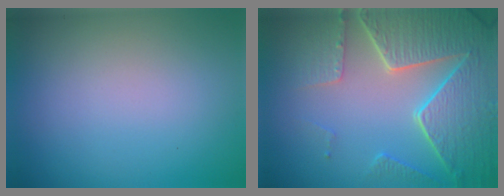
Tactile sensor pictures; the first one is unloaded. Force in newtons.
{"total": 8.3, "press": 6.2, "slide": 5.6}